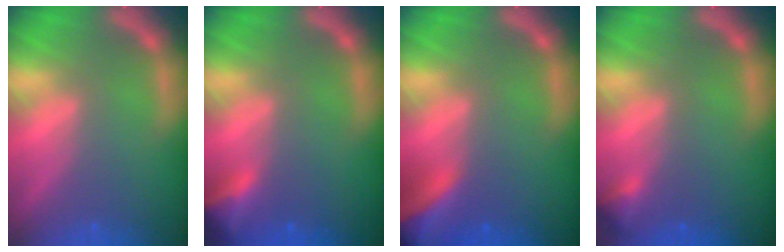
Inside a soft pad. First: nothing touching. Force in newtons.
{"total": 3.5}
{"total": 10.0}
{"total": 1.4}